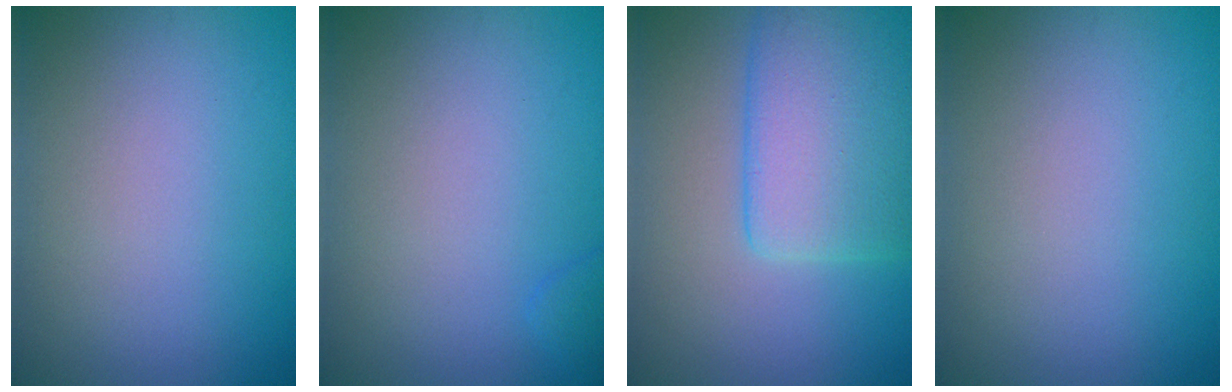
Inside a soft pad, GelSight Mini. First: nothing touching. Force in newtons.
{"total": 0.8, "press": 0.8, "slide": 0.1}
{"total": 7.4, "press": 7.4, "slide": 0.2}
{"total": 0.0}